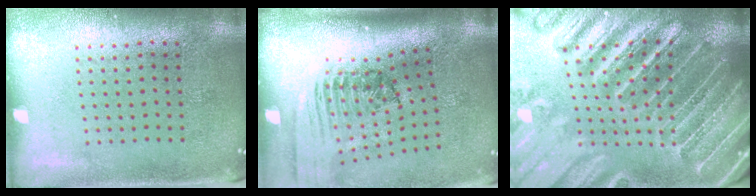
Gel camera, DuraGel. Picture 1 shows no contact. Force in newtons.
{"total": 2.5, "press": 1.7, "slide": 1.8}
{"total": 4.4, "press": 4.1, "slide": 1.5}